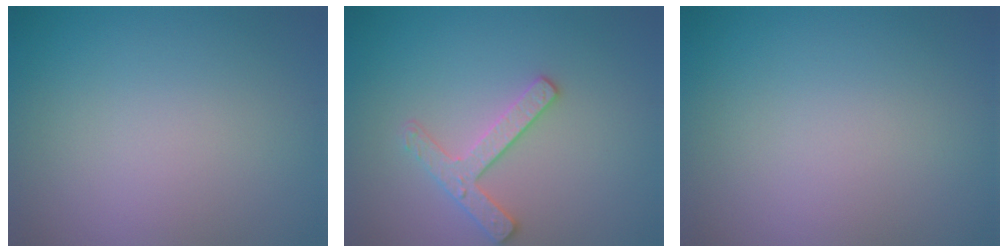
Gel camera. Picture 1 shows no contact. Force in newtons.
{"total": 2.5, "press": 2.4, "slide": 0.4}
{"total": 0.0}